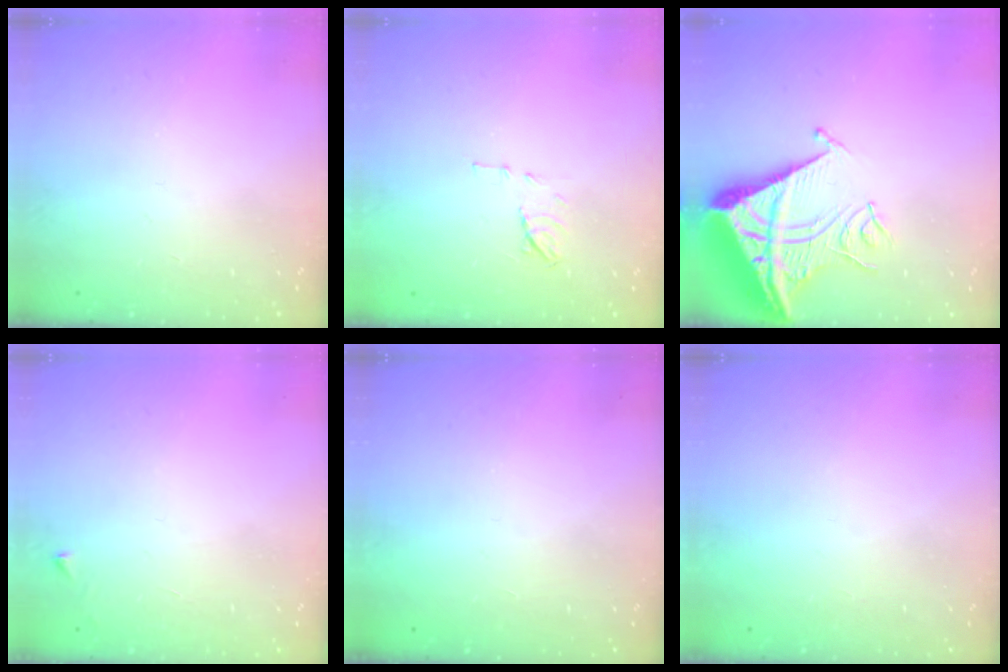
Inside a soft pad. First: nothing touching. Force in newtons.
{"total": 6.9, "press": 6.9, "slide": 0.7}
{"total": 11.9, "press": 11.8, "slide": 1.2}
{"total": 2.6, "press": 2.6, "slide": 0.3}
{"total": 1.5, "press": 1.5, "slide": 0.1}
{"total": 1.5, "press": 1.5, "slide": 0.1}